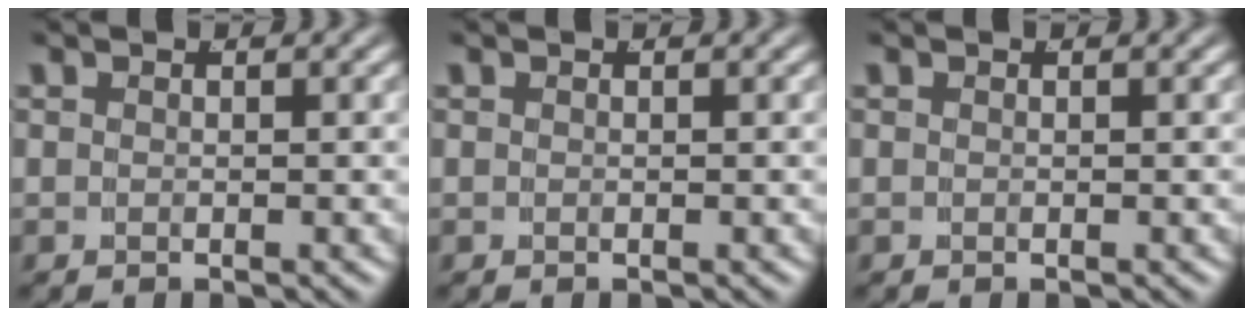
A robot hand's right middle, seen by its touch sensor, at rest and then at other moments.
{"total": 0.0}
{"total": 0.0}